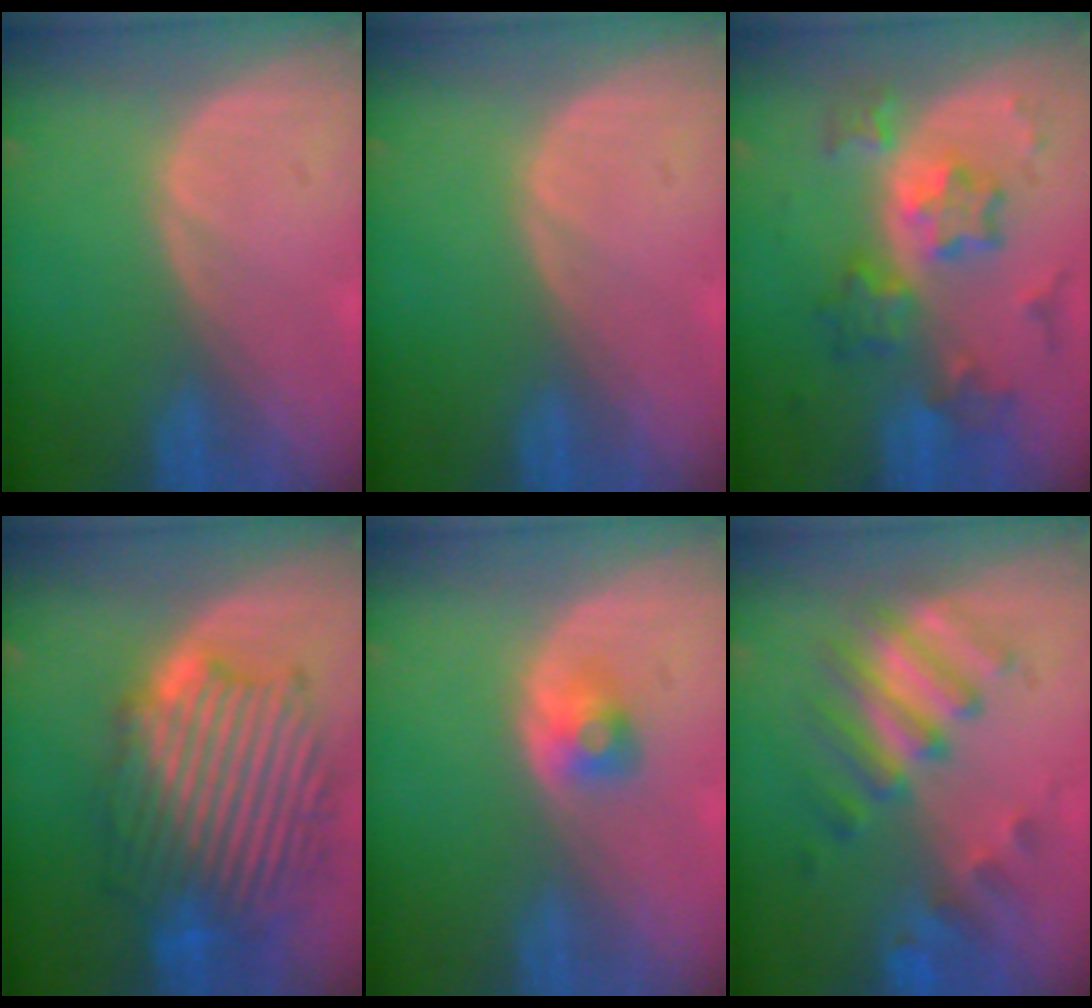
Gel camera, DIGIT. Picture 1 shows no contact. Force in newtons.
{"total": 0.0}
{"total": 8.3, "press": 8.3, "slide": 0.6}
{"total": 12.7, "press": 12.6, "slide": 1.1}
{"total": 2.5, "press": 2.3, "slide": 0.9}
{"total": 7.9, "press": 7.6, "slide": 1.9}